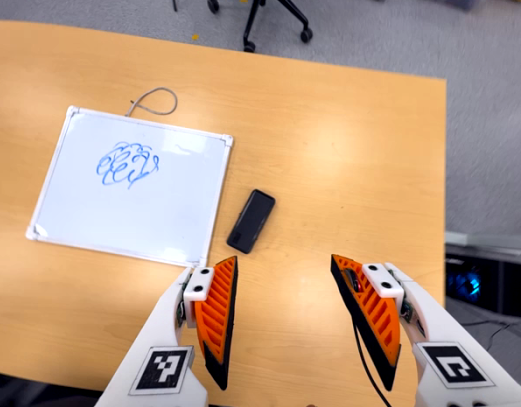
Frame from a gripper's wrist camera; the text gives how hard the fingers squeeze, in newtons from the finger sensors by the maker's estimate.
{"total": 0.0}